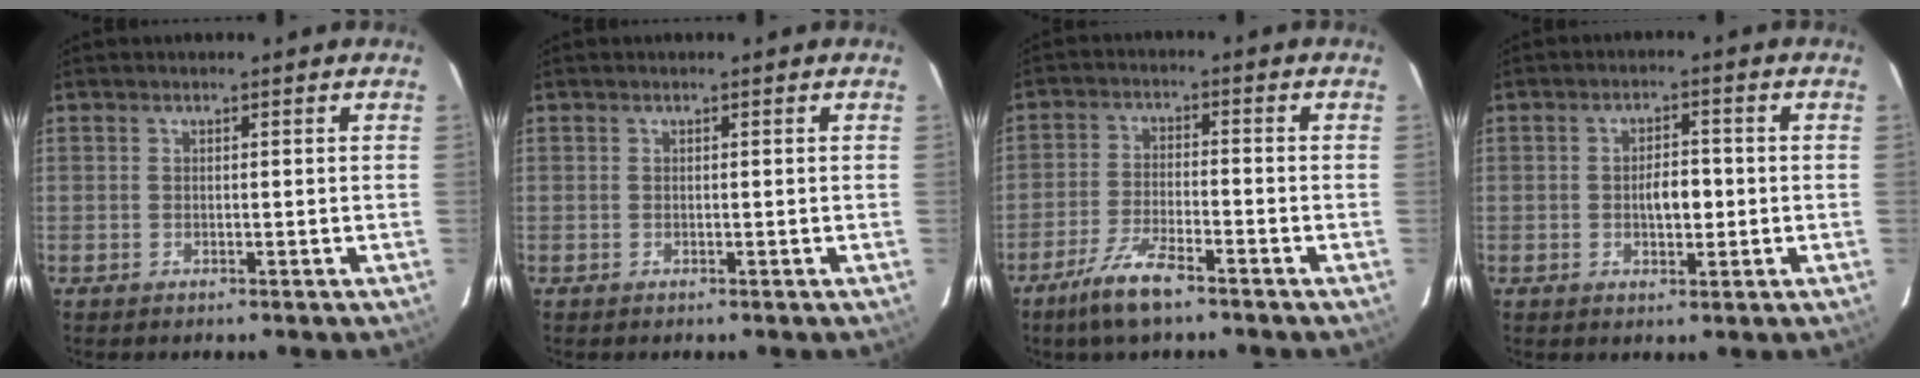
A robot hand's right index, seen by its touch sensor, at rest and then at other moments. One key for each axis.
{"total": 0.0}
{"total": 7.0, "fx": -5.1, "fy": 1.0, "fz": 4.7, "tx": -0.102, "ty": -0.012, "tz": -0.095}
{"total": 4.1, "fx": -0.5, "fy": 1.8, "fz": 3.6, "tx": -0.059, "ty": 0.005, "tz": -0.005}